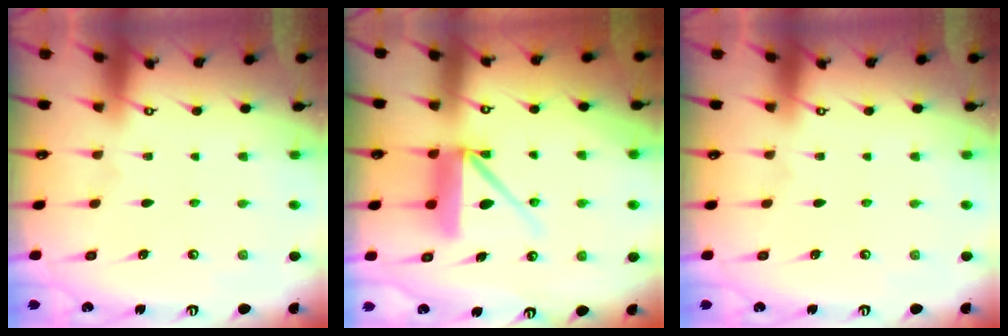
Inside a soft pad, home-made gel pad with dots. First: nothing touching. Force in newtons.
{"total": 9.6, "press": 9.5, "slide": 1.0}
{"total": 0.0}